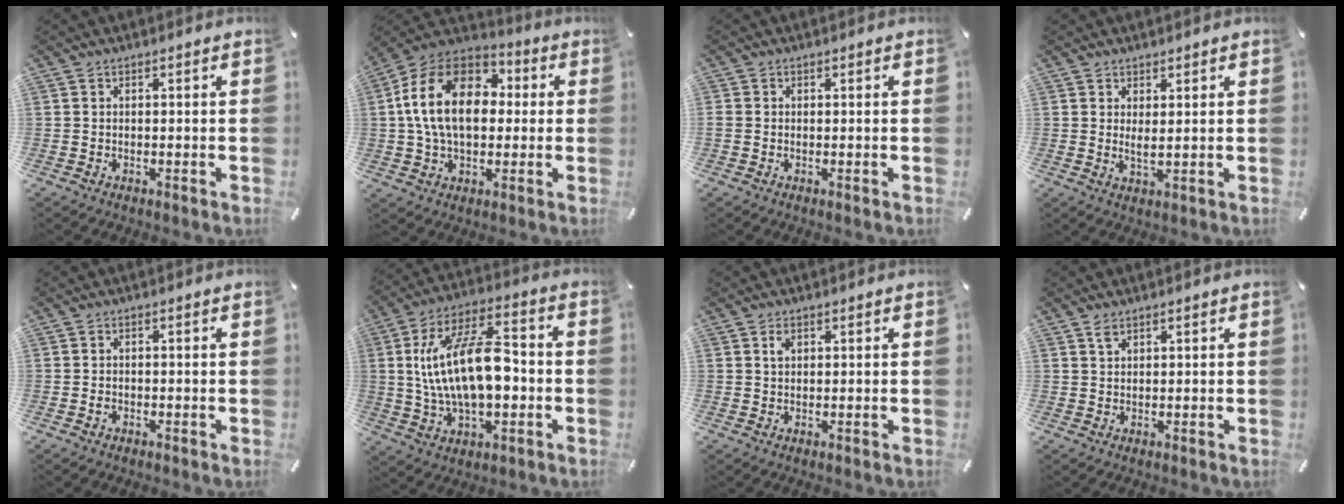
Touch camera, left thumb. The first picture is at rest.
{"total": 18.3, "force": [2.1, 12.8, 12.9], "torque": [-0.277, 0.011, 0.031]}
{"total": 0.5, "force": [-0.1, 0.5, 0.2], "torque": [-0.003, 0.003, -0.002]}
{"total": 2.5, "force": [1.4, 0.8, 1.9], "torque": [-0.024, -0.008, 0.023]}
{"total": 0.9, "force": [-0.5, 0.6, 0.5], "torque": [-0.012, 0.000, -0.011]}
{"total": 20.4, "force": [0.0, 11.0, 17.2], "torque": [-0.327, 0.009, 0.000]}
{"total": 1.6, "force": [0.7, 1.0, 0.9], "torque": [-0.016, -0.002, 0.013]}
{"total": 1.8, "force": [1.3, 0.8, 1.0], "torque": [-0.022, -0.002, 0.024]}